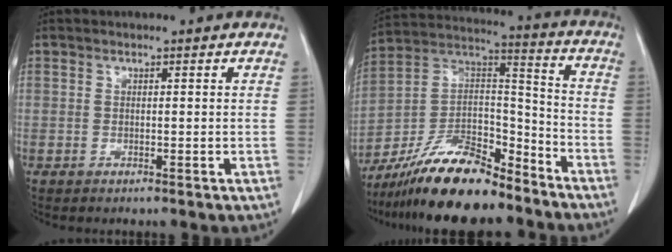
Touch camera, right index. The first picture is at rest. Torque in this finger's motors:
{"motor_torque": [0.59, -0.54, -0.21, -0.21]}